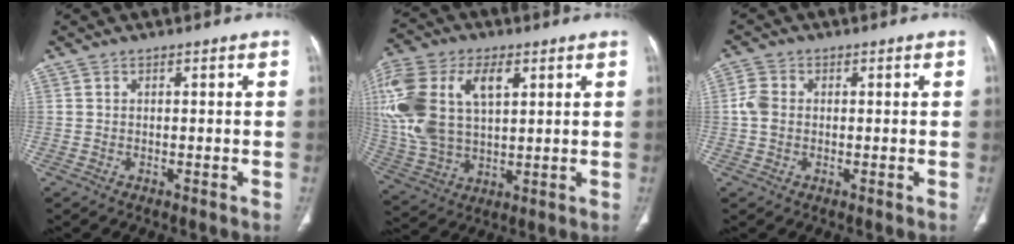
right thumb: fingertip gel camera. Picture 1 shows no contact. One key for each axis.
{"total": 22.3, "fx": 6.1, "fy": 13.2, "fz": 17.0, "tx": -0.386, "ty": 0.008, "tz": 0.117}
{"total": 3.4, "fx": -0.1, "fy": 2.6, "fz": 2.1, "tx": -0.049, "ty": 0.007, "tz": -0.008}